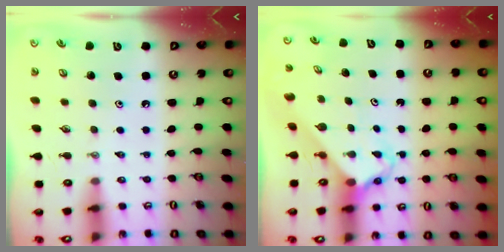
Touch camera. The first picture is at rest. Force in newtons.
{"total": 2.7, "press": 2.7, "slide": 0.3}